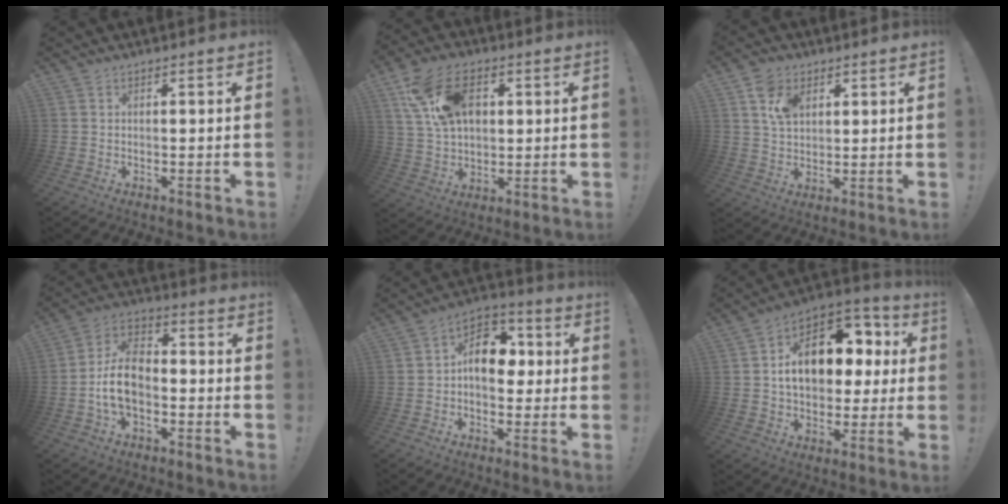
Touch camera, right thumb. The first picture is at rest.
{"total": 16.8, "force": [5.8, 11.2, 11.0], "torque": [-0.193, -0.005, 0.112]}
{"total": 8.5, "force": [4.0, 5.8, 4.8], "torque": [-0.078, -0.005, 0.076]}
{"total": 11.7, "force": [-2.7, 7.6, 8.4], "torque": [-0.153, 0.017, -0.048]}
{"total": 11.9, "force": [0.1, 8.4, 8.5], "torque": [-0.112, 0.023, 0.008]}
{"total": 17.5, "force": [2.5, 12.1, 12.4], "torque": [-0.172, 0.004, 0.050]}